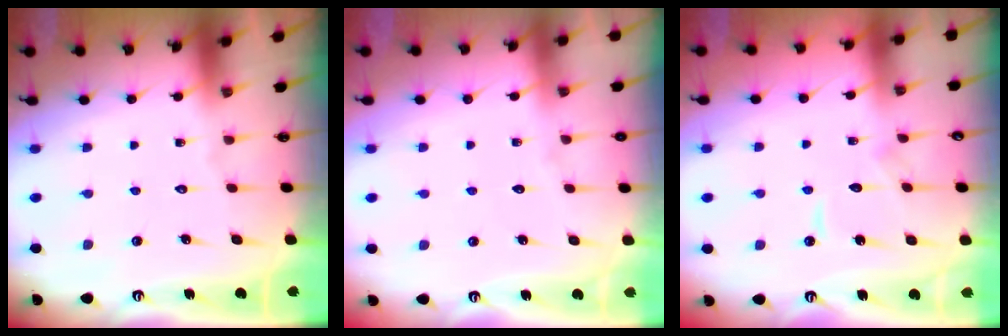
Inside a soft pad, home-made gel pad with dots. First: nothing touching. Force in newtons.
{"total": 2.8, "press": 2.7, "slide": 0.4}
{"total": 5.4, "press": 5.4, "slide": 0.5}